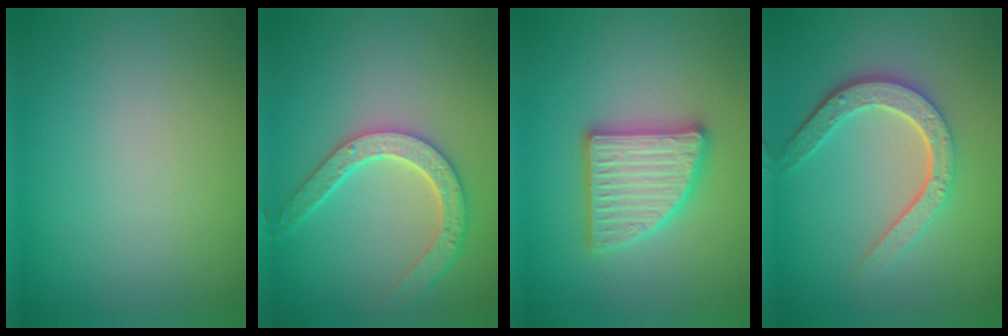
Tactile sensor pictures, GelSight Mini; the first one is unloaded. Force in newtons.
{"total": 4.6, "press": 3.8, "slide": 2.7}
{"total": 5.0, "press": 4.9, "slide": 0.8}
{"total": 4.8, "press": 3.6, "slide": 3.2}